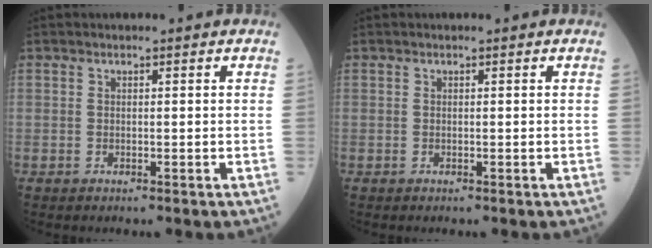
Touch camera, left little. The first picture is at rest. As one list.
[{"total": 0.0}]